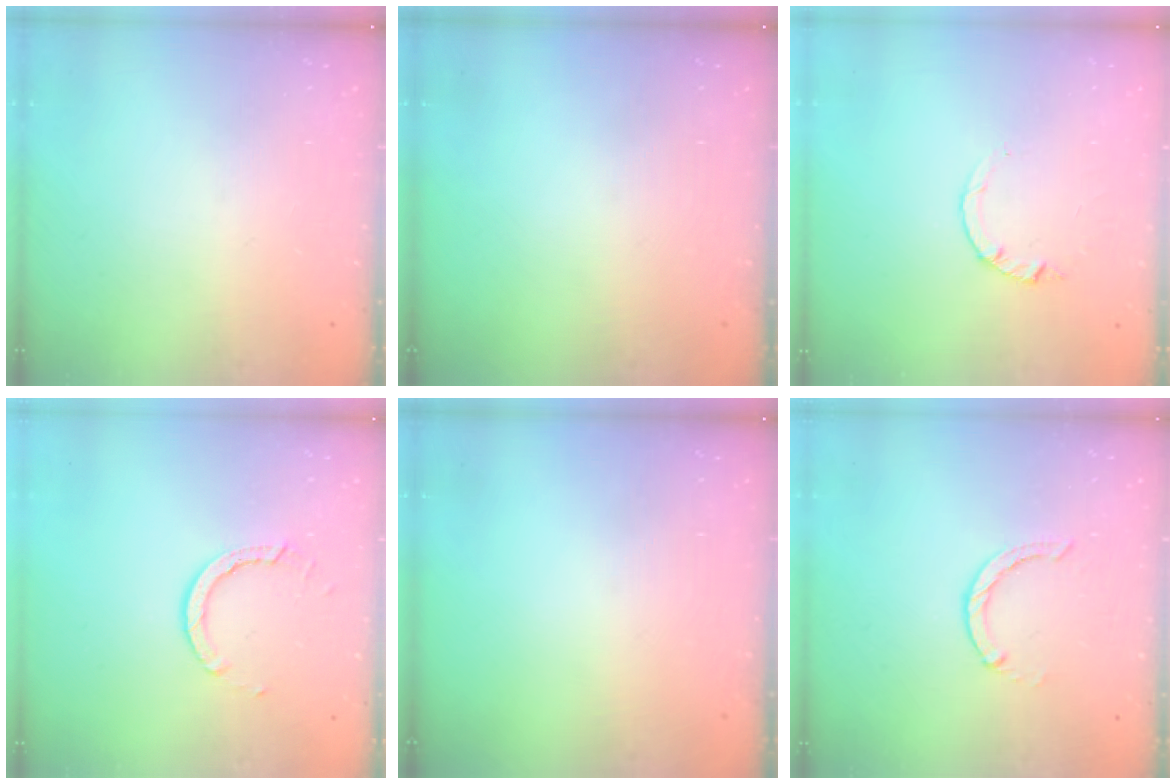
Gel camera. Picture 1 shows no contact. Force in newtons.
{"total": 0.0}
{"total": 0.9, "press": 0.8, "slide": 0.2}
{"total": 4.9, "press": 4.9, "slide": 0.5}
{"total": 0.0}
{"total": 0.6, "press": 0.6, "slide": 0.2}